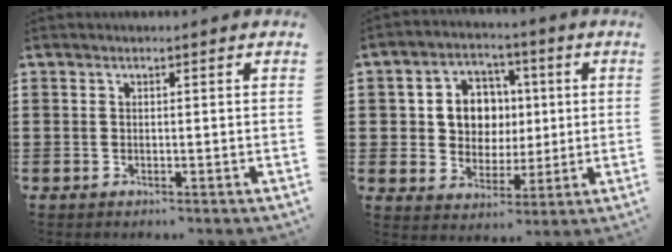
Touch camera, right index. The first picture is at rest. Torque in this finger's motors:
{"motor_torque": [1.08, -0.54, 0.27, 0.07]}